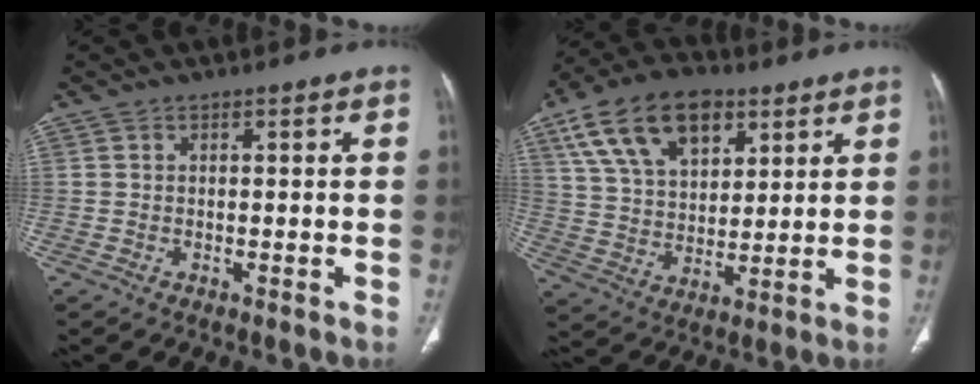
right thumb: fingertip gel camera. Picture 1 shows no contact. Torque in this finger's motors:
{"motor_torque": [-0.35, 3.71, 1.28, 1.49, 0.17]}